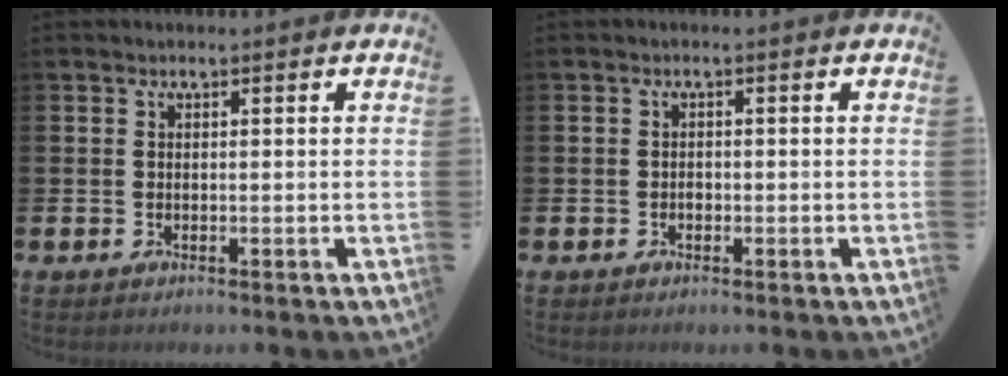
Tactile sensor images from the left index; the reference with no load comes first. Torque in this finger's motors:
{"motor_torque": [0.08, 0.00, -0.05, 0.00]}